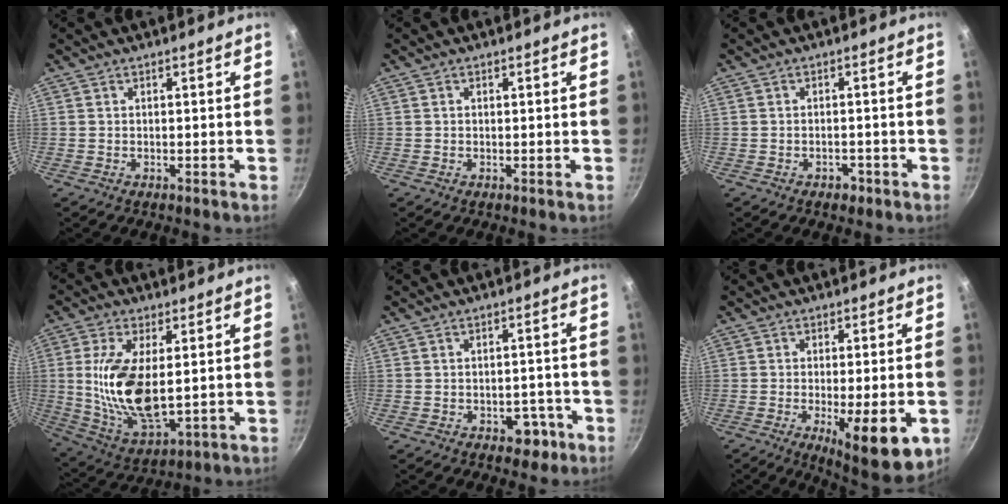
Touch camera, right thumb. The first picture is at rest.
{"total": 0.0}
{"total": 1.8, "force": [-1.1, 1.2, 0.7], "torque": [-0.005, 0.009, -0.014]}
{"total": 15.4, "force": [1.0, 7.0, 13.7], "torque": [-0.271, -0.023, 0.033]}
{"total": 4.3, "force": [-2.2, 2.9, 2.2], "torque": [-0.004, 0.022, -0.025]}
{"total": 12.9, "force": [-4.2, 4.0, 11.5], "torque": [-0.149, -0.014, -0.050]}